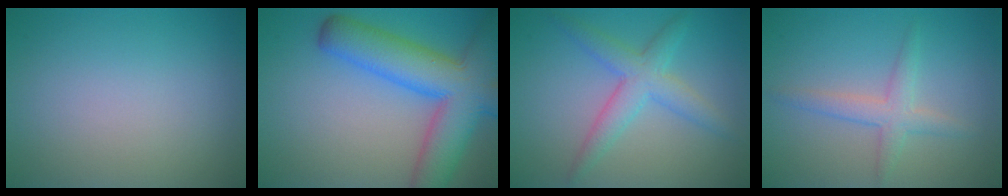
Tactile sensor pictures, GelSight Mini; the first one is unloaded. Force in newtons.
{"total": 9.8, "press": 9.8, "slide": 0.6}
{"total": 3.9, "press": 3.9, "slide": 0.2}
{"total": 2.5, "press": 2.5, "slide": 0.0}